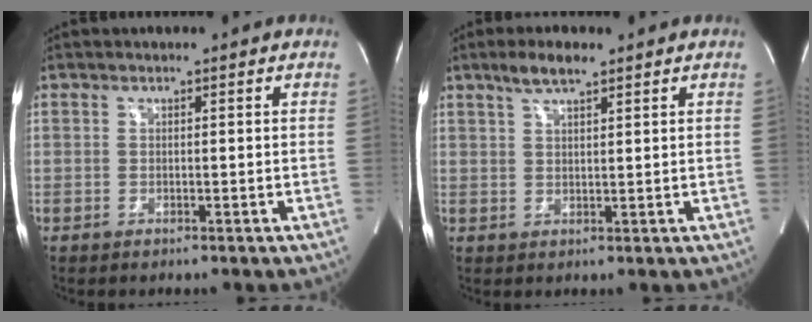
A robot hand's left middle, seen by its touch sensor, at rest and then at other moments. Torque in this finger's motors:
{"motor_torque": [0.42, -0.28, -0.01, 0.02]}